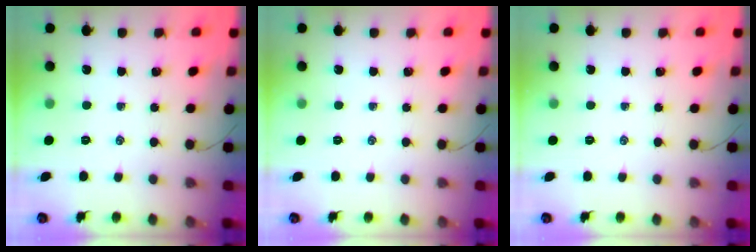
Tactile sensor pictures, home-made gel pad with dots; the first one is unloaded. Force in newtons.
{"total": 0.0}
{"total": 0.0}